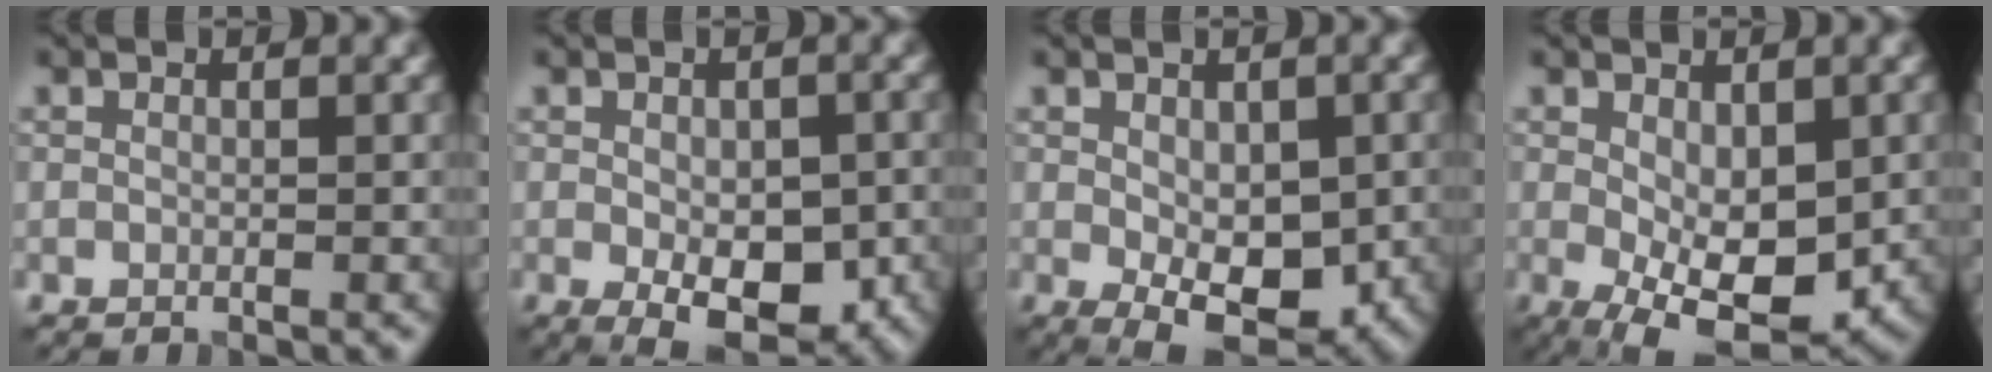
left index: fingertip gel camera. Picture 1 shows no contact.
{"total": 7.2, "force": [-2.1, 3.7, 5.8], "torque": [-0.093, -0.022, -0.022]}
{"total": 7.1, "force": [-1.3, 3.9, 5.8], "torque": [-0.096, -0.019, -0.010]}
{"total": 8.0, "force": [-1.6, 4.0, 6.7], "torque": [-0.123, -0.020, -0.014]}